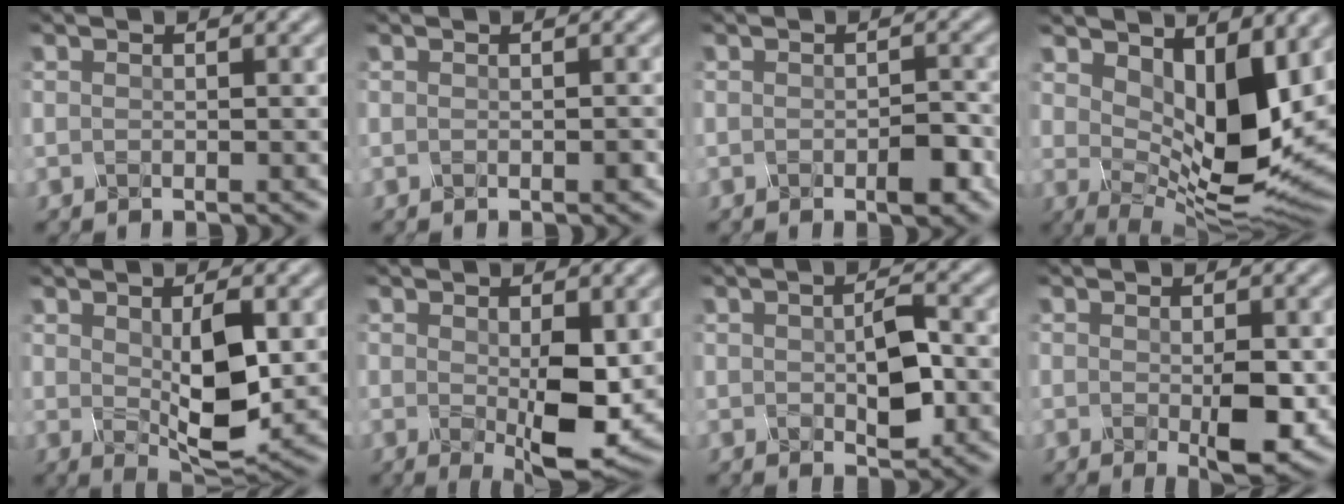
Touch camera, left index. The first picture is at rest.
{"total": 0.8, "force": [-0.6, 0.2, 0.6], "torque": [0.000, 0.004, -0.003]}
{"total": 2.4, "force": [-1.4, 0.7, 1.9], "torque": [-0.036, 0.002, -0.017]}
{"total": 8.2, "force": [2.6, 3.7, 6.9], "torque": [-0.120, -0.019, 0.055]}
{"total": 5.0, "force": [0.3, 1.7, 4.7], "torque": [-0.094, -0.009, 0.016]}
{"total": 6.0, "force": [-0.4, 2.2, 5.5], "torque": [-0.104, -0.013, 0.003]}
{"total": 3.0, "force": [-0.3, 1.2, 2.7], "torque": [-0.056, 0.000, 0.003]}
{"total": 3.7, "force": [-0.8, 1.1, 3.4], "torque": [-0.067, -0.007, -0.006]}